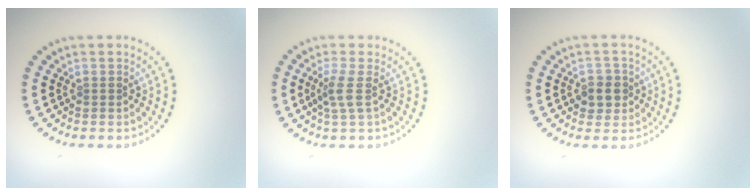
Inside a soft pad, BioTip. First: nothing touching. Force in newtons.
{"total": 2.0, "press": 1.5, "slide": 1.3}
{"total": 2.4, "press": 2.2, "slide": 0.8}